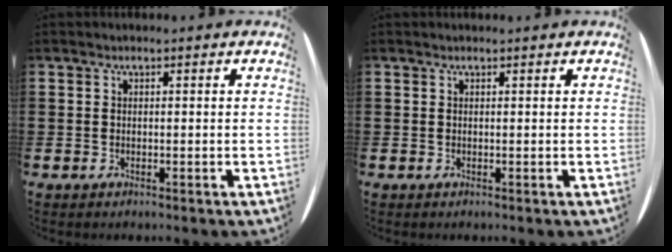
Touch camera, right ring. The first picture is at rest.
{"total": 0.0}